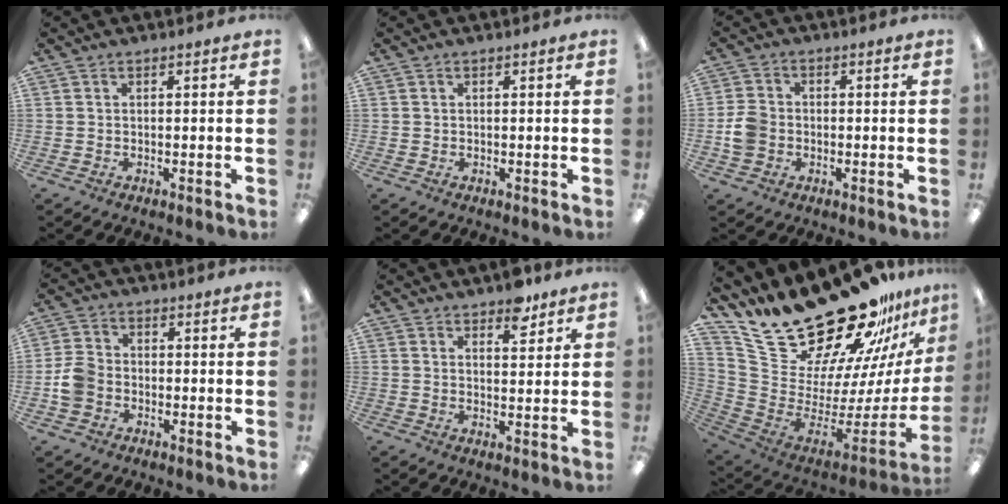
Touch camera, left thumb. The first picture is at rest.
{"total": 0.5, "force": [0.2, 0.5, -0.1], "torque": [0.003, 0.004, 0.002]}
{"total": 5.8, "force": [-1.0, 5.0, 2.8], "torque": [-0.048, 0.011, -0.017]}
{"total": 6.1, "force": [-1.7, 5.1, 3.0], "torque": [-0.064, 0.018, -0.030]}
{"total": 5.9, "force": [4.6, 2.7, 2.4], "torque": [-0.017, -0.026, 0.078]}
{"total": 29.2, "force": [23.5, 10.4, 14.0], "torque": [-0.205, -0.197, 0.437]}